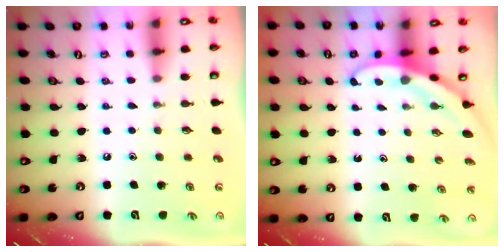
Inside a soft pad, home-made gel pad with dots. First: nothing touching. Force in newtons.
{"total": 3.2, "press": 3.2, "slide": 0.2}